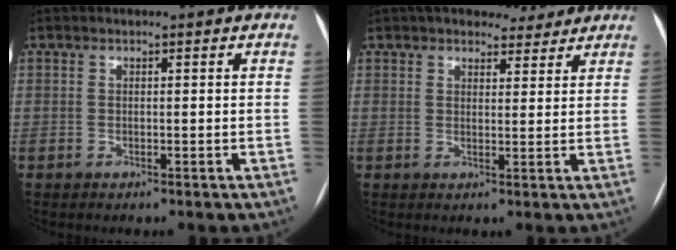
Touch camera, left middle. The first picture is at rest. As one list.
[{"total": 8.2, "force": [7.1, 3.0, 2.6], "torque": [-0.024, 0.013, 0.093]}]